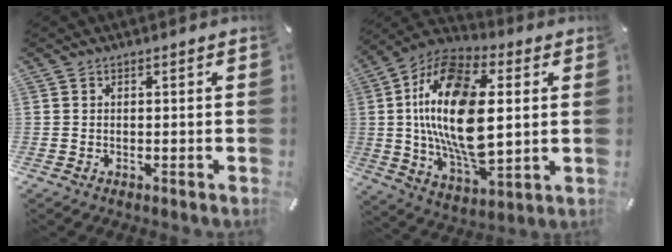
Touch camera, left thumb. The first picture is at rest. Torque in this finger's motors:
{"motor_torque": [1.87, 3.14, 1.75, -1.02, 1.05]}